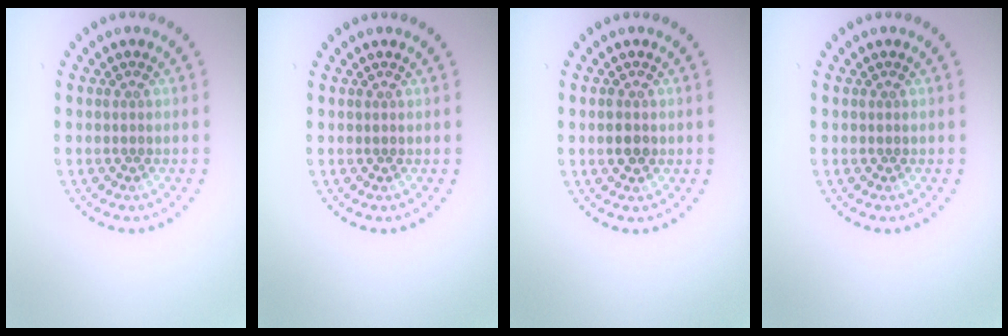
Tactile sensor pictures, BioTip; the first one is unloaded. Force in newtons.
{"total": 0.0}
{"total": 1.3, "press": 1.3, "slide": 0.1}
{"total": 0.0}